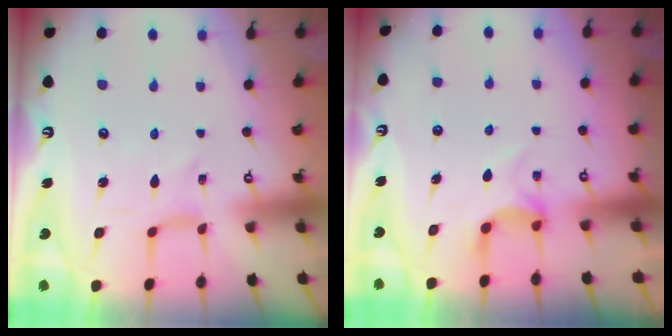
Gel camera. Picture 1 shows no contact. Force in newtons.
{"total": 5.0, "press": 4.9, "slide": 1.1}